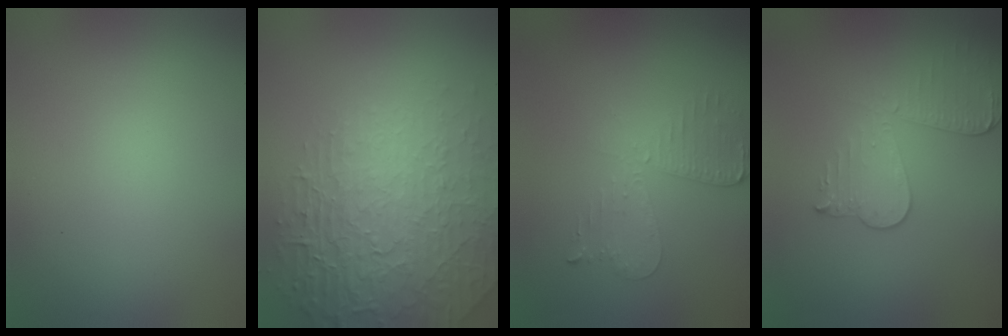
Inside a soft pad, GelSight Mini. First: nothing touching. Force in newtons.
{"total": 6.5, "press": 5.3, "slide": 3.8}
{"total": 2.7, "press": 2.4, "slide": 1.1}
{"total": 3.3, "press": 2.9, "slide": 1.4}